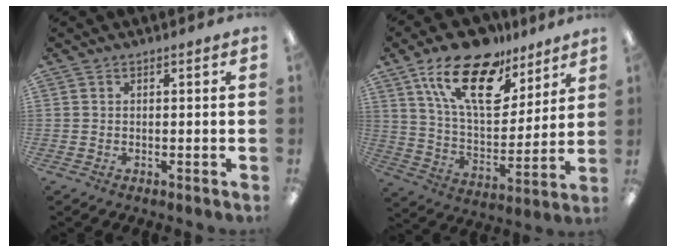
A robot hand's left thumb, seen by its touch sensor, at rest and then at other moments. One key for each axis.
{"total": 20.5, "fx": 12.8, "fy": 9.8, "fz": 12.7, "tx": -0.228, "ty": -0.060, "tz": 0.226}